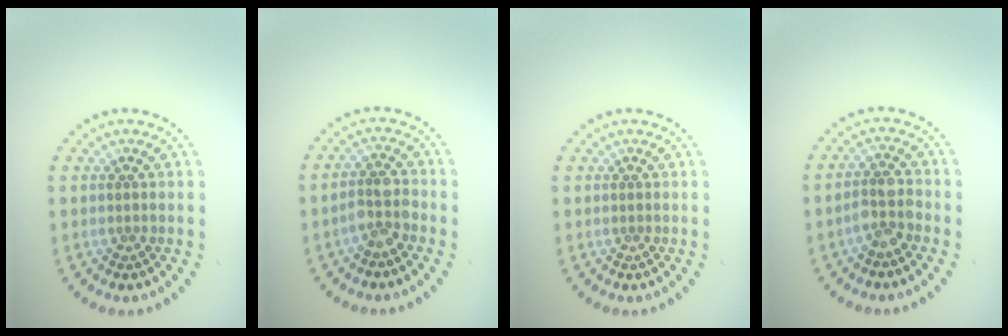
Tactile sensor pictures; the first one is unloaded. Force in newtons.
{"total": 2.4, "press": 2.2, "slide": 1.1}
{"total": 0.0}
{"total": 2.4, "press": 2.2, "slide": 1.1}